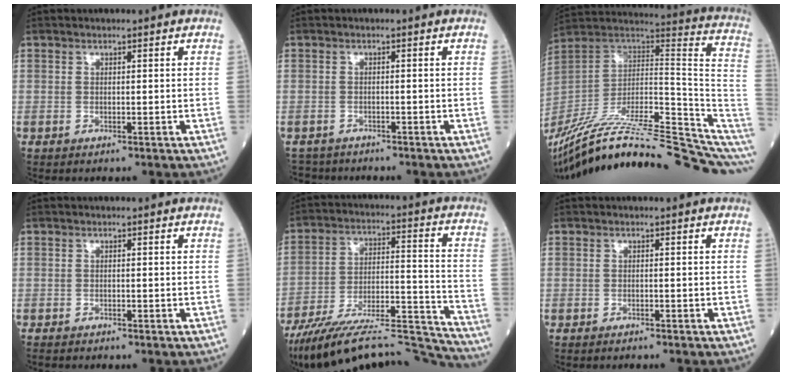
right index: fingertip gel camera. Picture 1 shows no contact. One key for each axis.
{"total": 3.4, "fx": -3.2, "fy": 1.0, "fz": -0.3, "tx": 0.005, "ty": -0.009, "tz": -0.055}
{"total": 32.7, "fx": -26.4, "fy": 3.3, "fz": 19.0, "tx": -0.236, "ty": -0.011, "tz": -0.397}
{"total": 1.3, "fx": -1.3, "fy": 0.2, "fz": 0.4, "tx": -0.010, "ty": -0.003, "tz": -0.020}
{"total": 23.1, "fx": -21.6, "fy": 1.2, "fz": 8.2, "tx": -0.110, "ty": 0.016, "tz": -0.336}
{"total": 2.2, "fx": -2.1, "fy": 0.1, "fz": 0.7, "tx": -0.012, "ty": -0.003, "tz": -0.026}